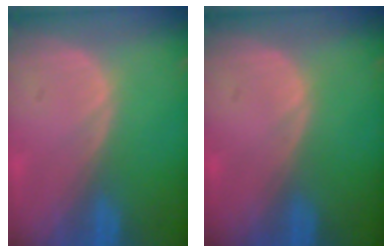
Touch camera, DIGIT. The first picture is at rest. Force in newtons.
{"total": 0.0}